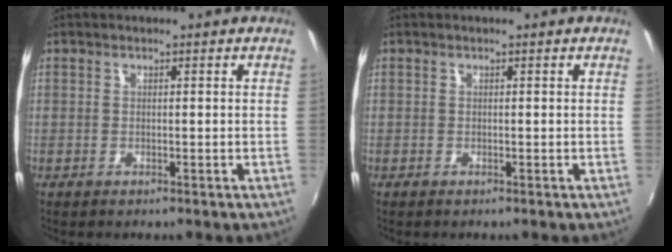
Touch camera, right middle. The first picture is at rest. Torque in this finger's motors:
{"motor_torque": [0.01, -0.06, 0.01, 0.00]}